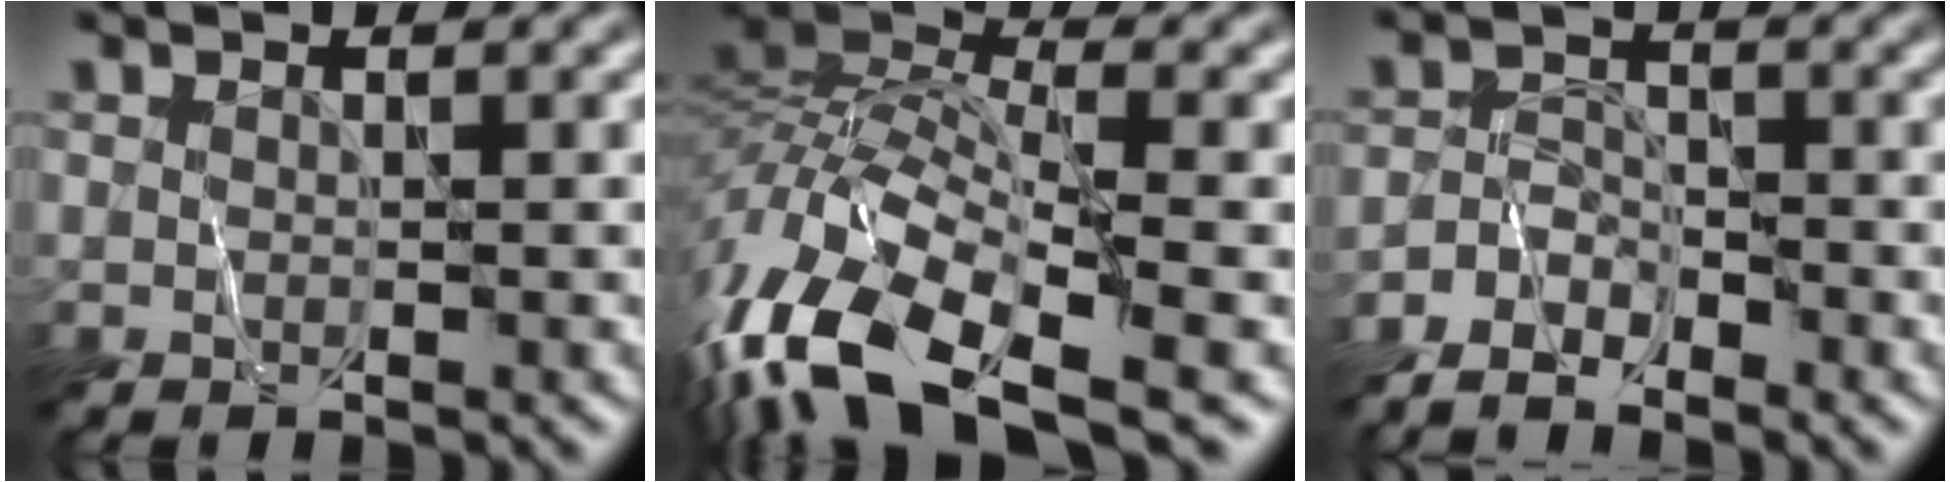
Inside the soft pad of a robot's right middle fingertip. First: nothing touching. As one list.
[{"total": 13.2, "force": [-6.5, 6.1, 9.8], "torque": [-0.206, 0.000, -0.132]}, {"total": 2.7, "force": [-2.5, 1.0, 0.8], "torque": [-0.014, 0.001, -0.054]}]